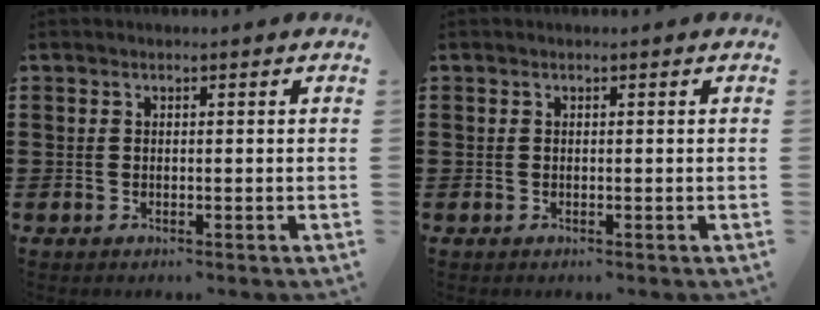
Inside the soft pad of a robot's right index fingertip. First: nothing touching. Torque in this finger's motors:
{"motor_torque": [0.00, 0.00, 0.00, 0.00]}